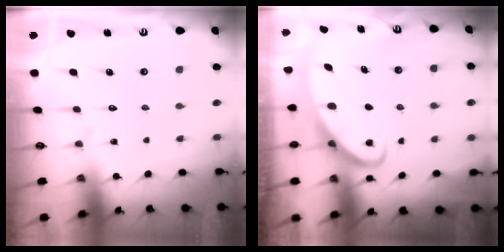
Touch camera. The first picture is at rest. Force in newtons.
{"total": 2.5, "press": 2.5, "slide": 0.3}